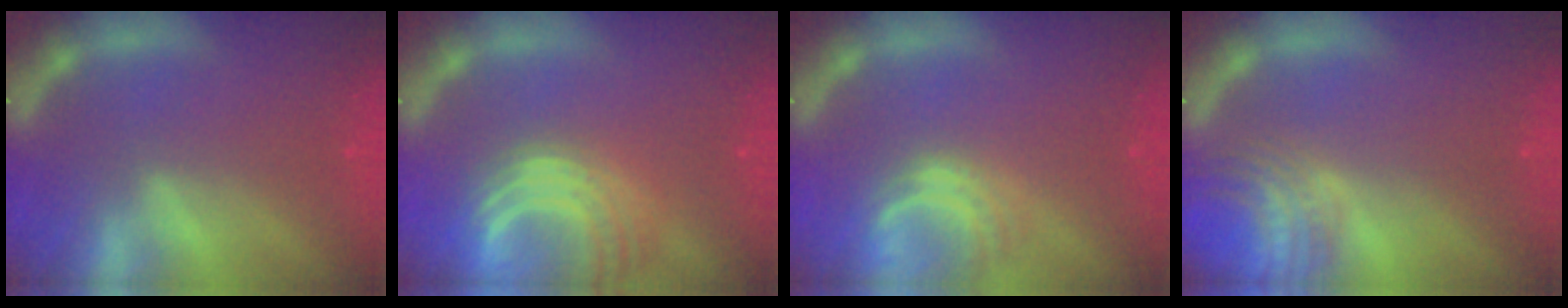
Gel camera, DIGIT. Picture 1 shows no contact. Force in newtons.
{"total": 9.0}
{"total": 3.4}
{"total": 6.1}